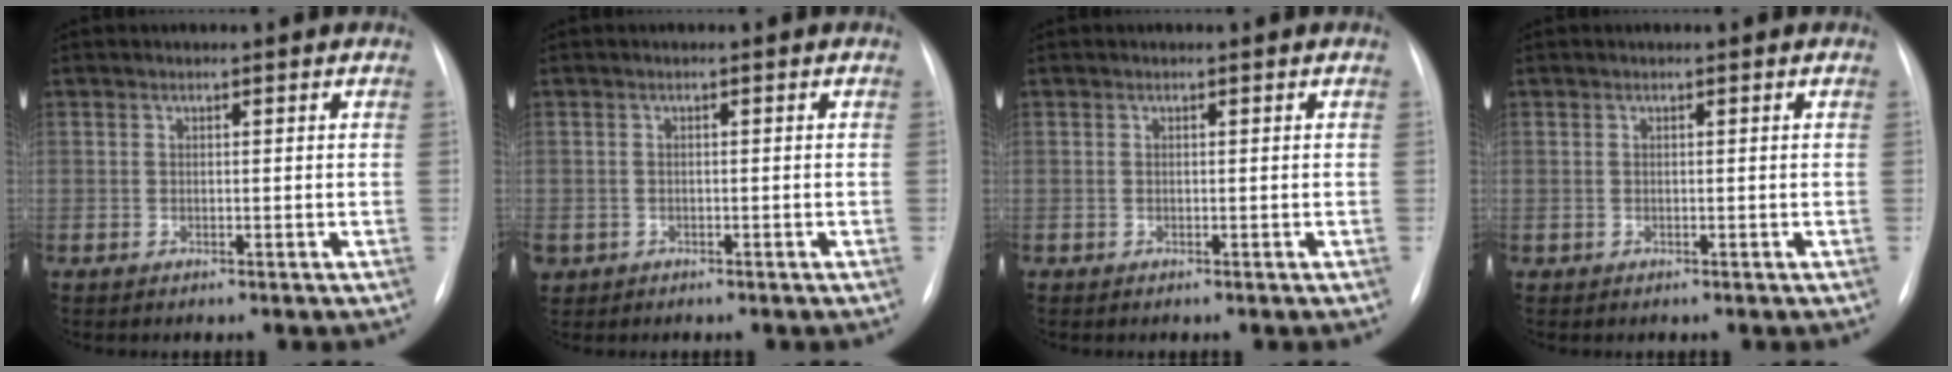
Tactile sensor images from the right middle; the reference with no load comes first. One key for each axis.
{"total": 2.5, "fx": -1.3, "fy": 2.0, "fz": 0.5, "tx": -0.013, "ty": 0.000, "tz": -0.019}
{"total": 0.0}
{"total": 0.0}